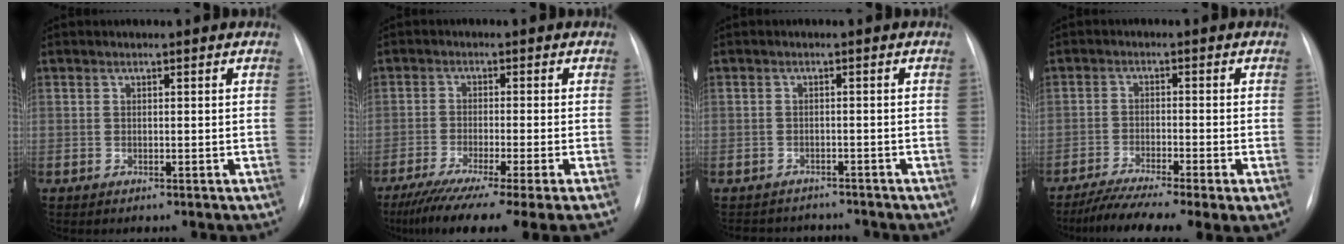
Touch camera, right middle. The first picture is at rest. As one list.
[{"total": 14.7, "force": [-11.3, -1.0, 9.3], "torque": [-0.126, -0.050, -0.176]}, {"total": 5.8, "force": [-5.3, 2.2, 0.2], "torque": [0.000, 0.007, -0.069]}, {"total": 10.5, "force": [-7.4, 0.8, 7.5], "torque": [-0.128, -0.018, -0.121]}]